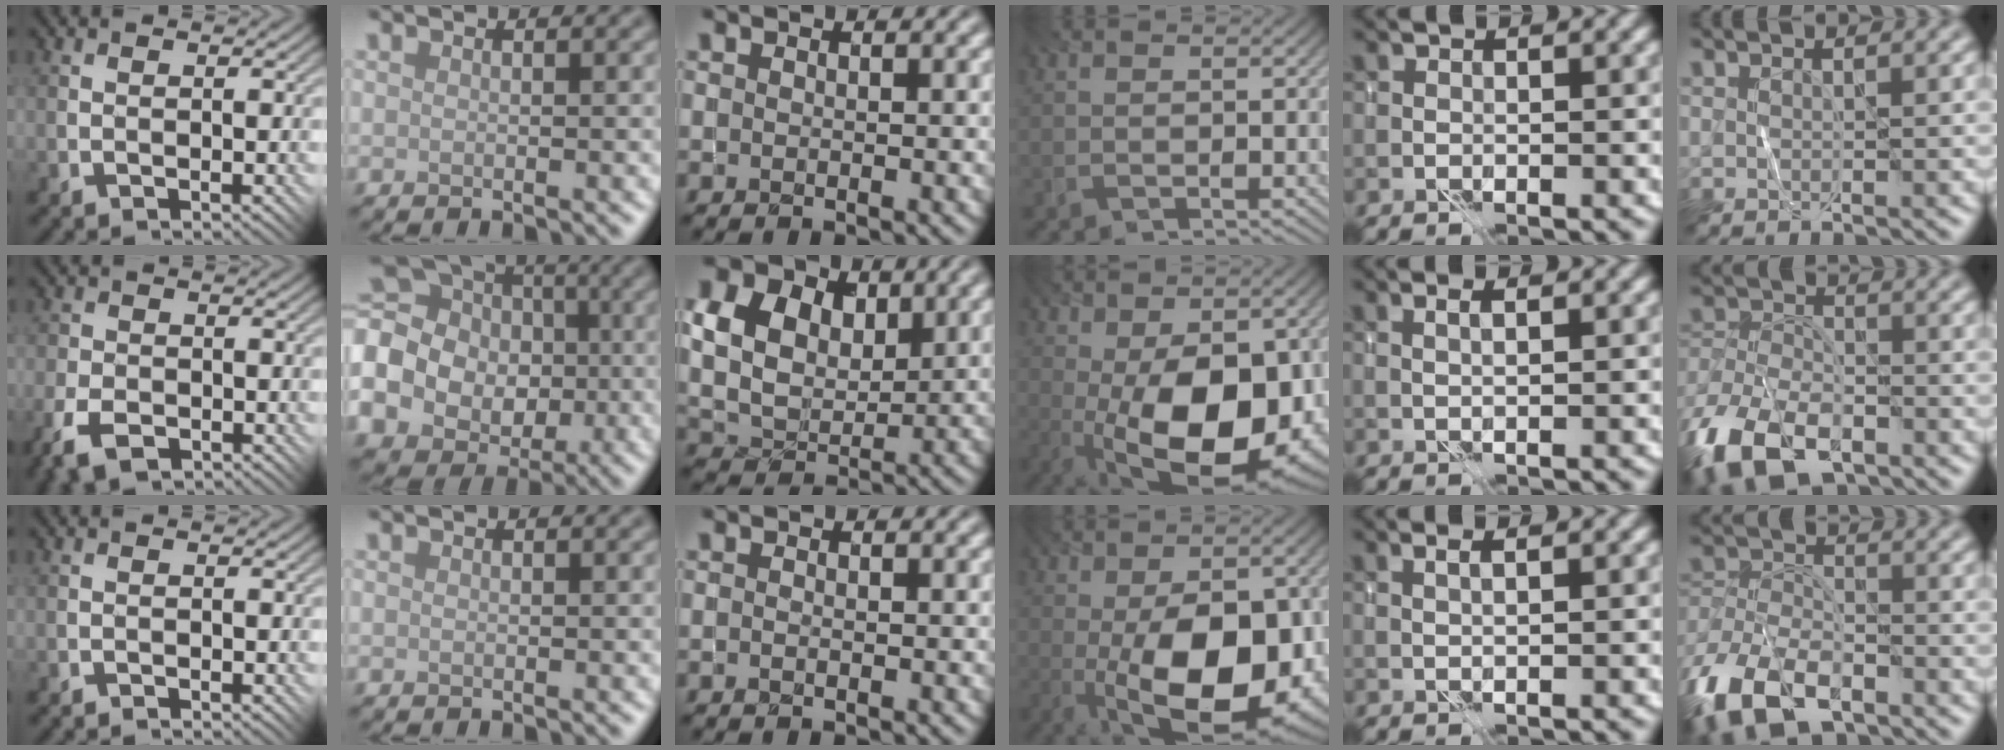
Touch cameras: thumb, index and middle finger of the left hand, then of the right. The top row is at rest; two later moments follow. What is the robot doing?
{"motion": "fold", "object": "shorts"}